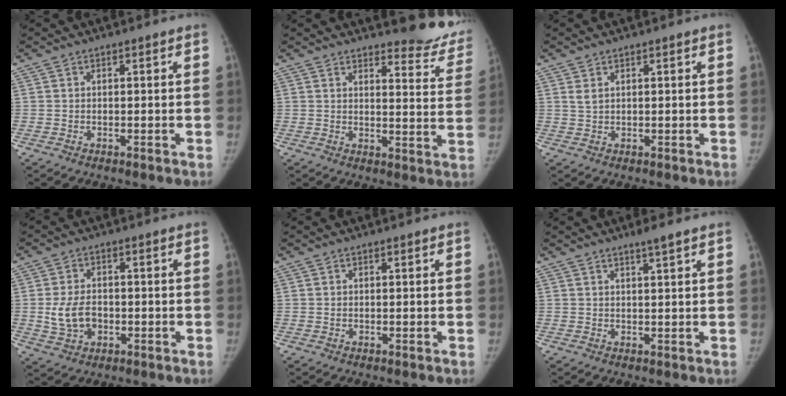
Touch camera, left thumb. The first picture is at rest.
{"total": 12.6, "force": [11.6, 3.5, 3.3], "torque": [0.003, -0.105, 0.113]}
{"total": 1.3, "force": [0.8, 0.6, 0.9], "torque": [-0.018, 0.002, 0.022]}
{"total": 6.7, "force": [-0.9, 4.8, 4.6], "torque": [-0.081, 0.008, -0.011]}
{"total": 0.0}
{"total": 2.5, "force": [1.7, -0.2, 1.8], "torque": [-0.033, -0.010, 0.032]}